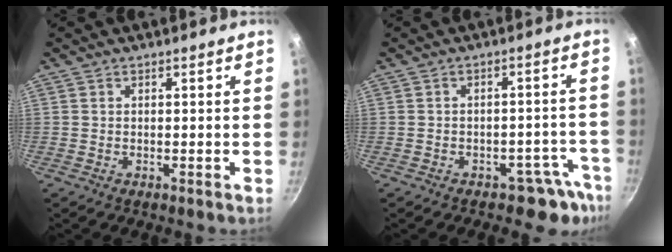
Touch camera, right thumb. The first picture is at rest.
{"total": 6.2, "force": [-4.7, 3.2, 2.4], "torque": [-0.007, 0.056, -0.061]}